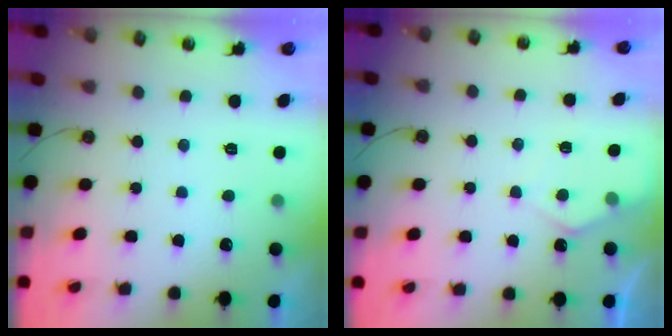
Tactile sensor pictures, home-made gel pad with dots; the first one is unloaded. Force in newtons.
{"total": 5.8, "press": 5.8, "slide": 0.6}